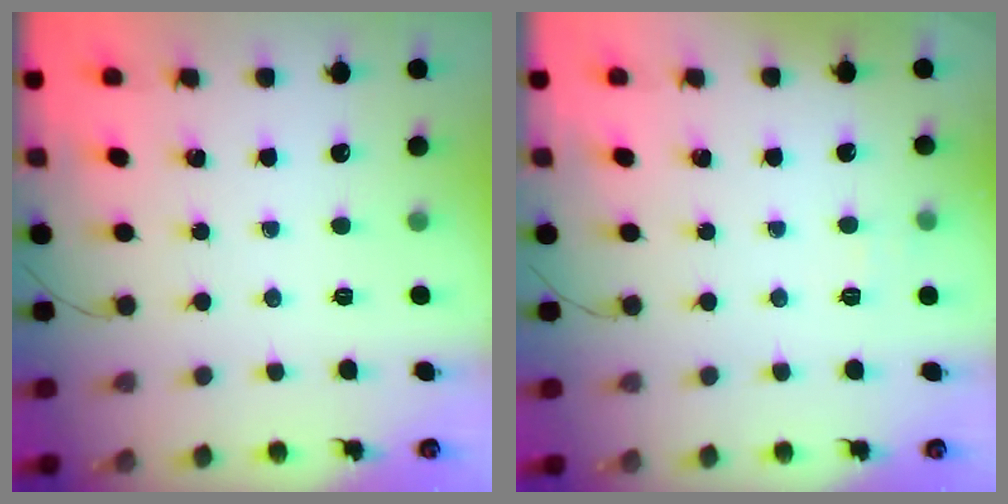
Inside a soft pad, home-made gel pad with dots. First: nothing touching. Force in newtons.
{"total": 4.9, "press": 4.7, "slide": 1.3}